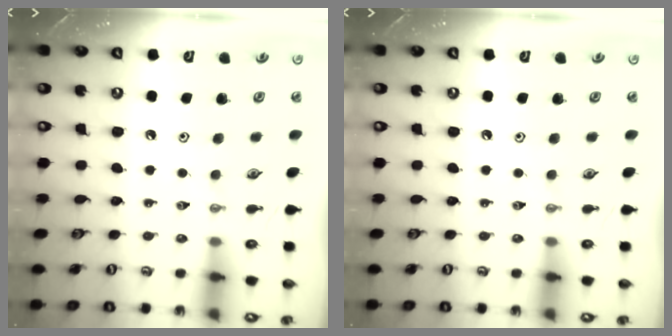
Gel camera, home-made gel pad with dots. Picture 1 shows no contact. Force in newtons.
{"total": 0.0}